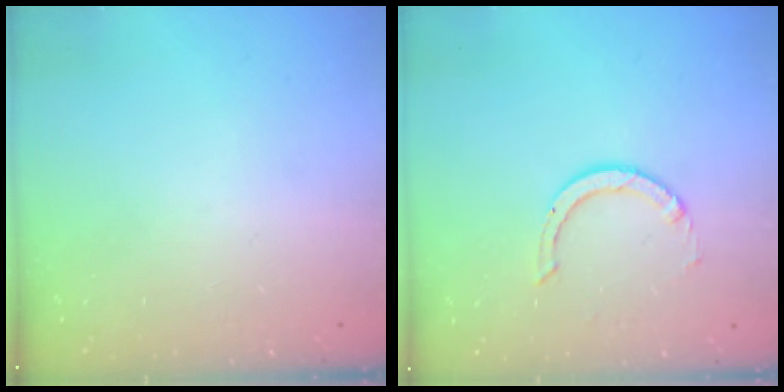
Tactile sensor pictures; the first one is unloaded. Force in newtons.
{"total": 2.8, "press": 2.8, "slide": 0.2}